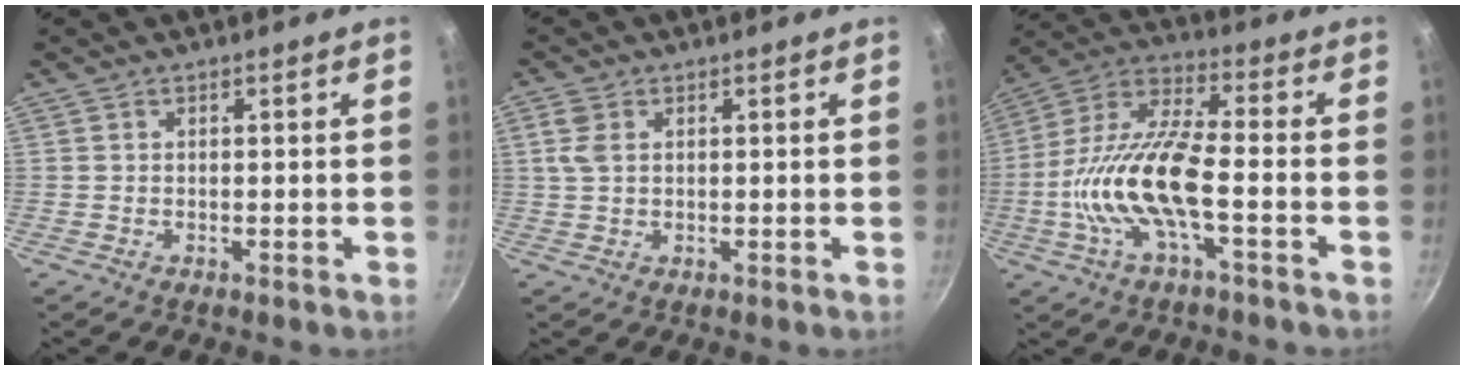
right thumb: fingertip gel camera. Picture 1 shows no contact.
{"total": 3.6, "force": [1.1, 2.4, 2.4], "torque": [-0.050, 0.003, 0.020]}
{"total": 15.8, "force": [-3.9, 5.5, 14.3], "torque": [-0.279, 0.039, -0.090]}